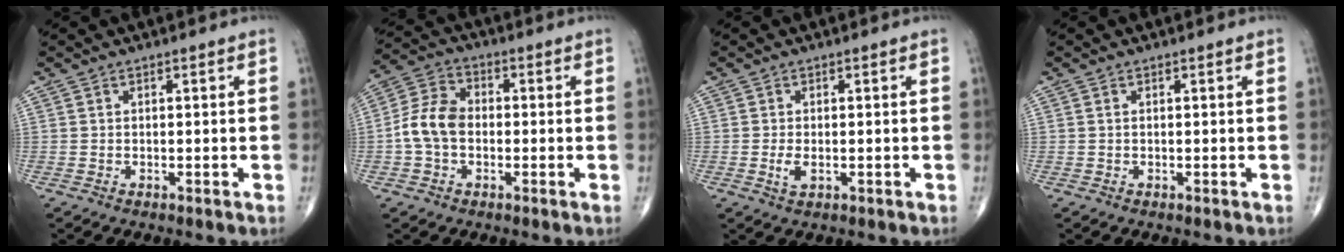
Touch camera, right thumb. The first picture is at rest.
{"total": 8.4, "force": [-1.1, 5.9, 5.9], "torque": [-0.111, 0.028, -0.032]}
{"total": 2.3, "force": [-0.4, 1.2, 2.0], "torque": [-0.045, -0.006, -0.009]}
{"total": 0.0}